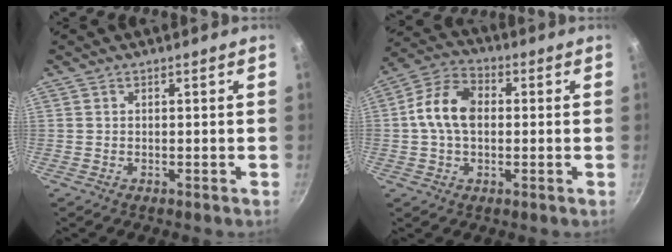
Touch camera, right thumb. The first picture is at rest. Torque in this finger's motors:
{"motor_torque": [1.46, 1.52, 0.62, -0.48, 0.35]}